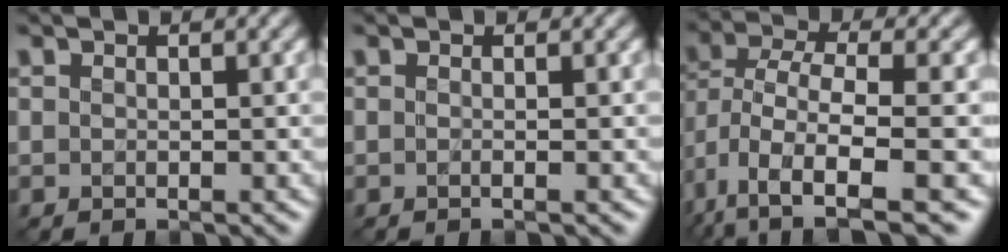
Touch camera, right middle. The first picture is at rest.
{"total": 1.0, "force": [-0.1, 0.4, 0.9], "torque": [-0.011, -0.009, -0.011]}
{"total": 8.5, "force": [-3.6, 3.7, 6.8], "torque": [-0.139, -0.004, -0.073]}